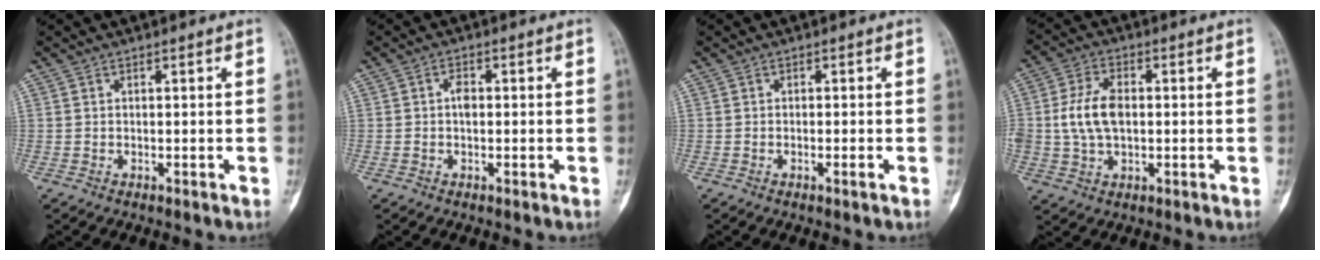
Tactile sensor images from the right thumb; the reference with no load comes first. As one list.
[{"total": 2.0, "force": [0.0, 1.2, 1.6], "torque": [-0.027, 0.005, -0.003]}, {"total": 1.0, "force": [-0.4, 0.1, 0.9], "torque": [-0.020, 0.003, -0.005]}, {"total": 8.6, "force": [0.2, 5.3, 6.8], "torque": [-0.130, 0.011, 0.005]}]